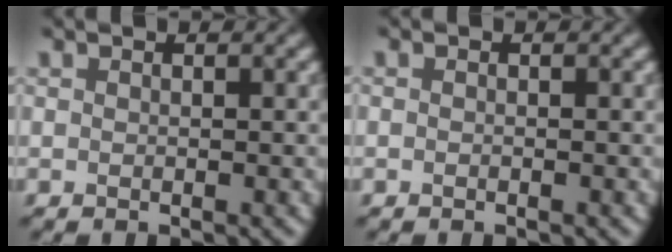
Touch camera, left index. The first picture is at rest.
{"total": 0.0}